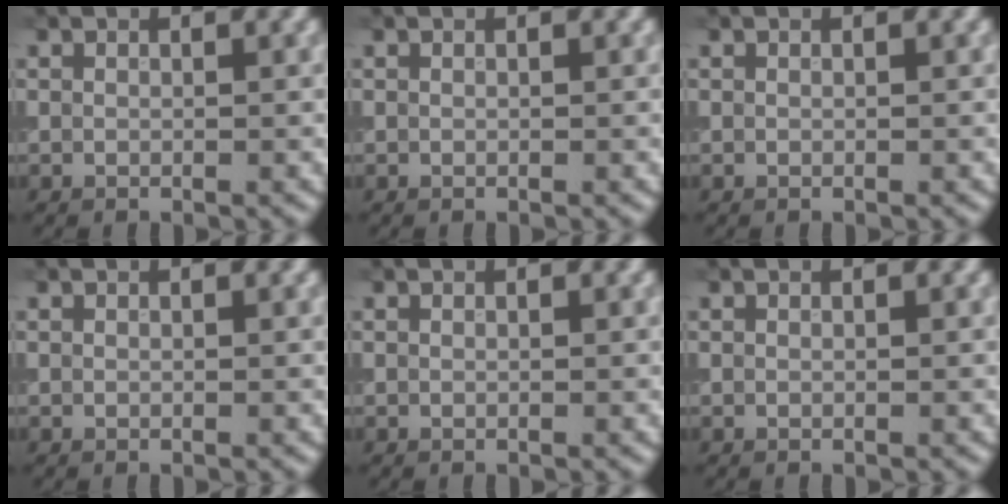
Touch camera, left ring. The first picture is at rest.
{"total": 0.0}
{"total": 0.0}
{"total": 0.0}
{"total": 0.0}
{"total": 0.0}